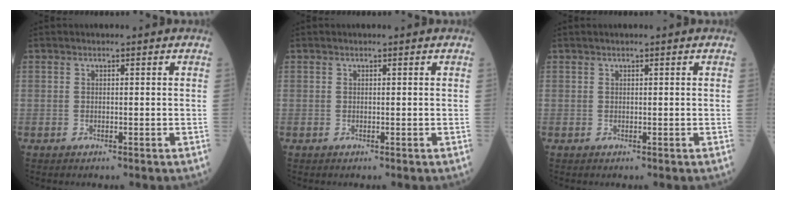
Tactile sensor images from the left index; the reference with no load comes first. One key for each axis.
{"total": 0.0}
{"total": 0.0}